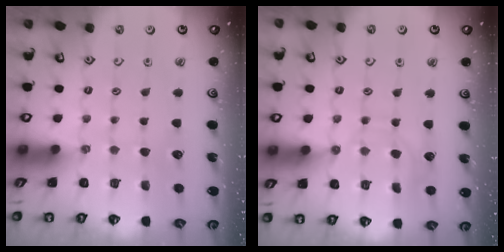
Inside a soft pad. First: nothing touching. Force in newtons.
{"total": 8.3, "press": 8.3, "slide": 0.6}